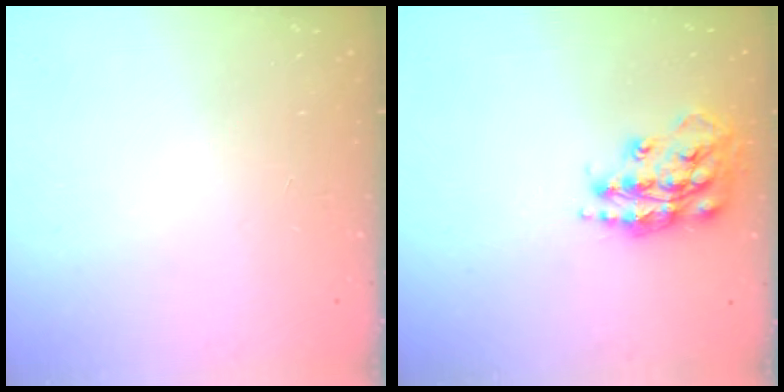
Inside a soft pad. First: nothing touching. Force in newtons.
{"total": 15.5, "press": 15.4, "slide": 1.3}